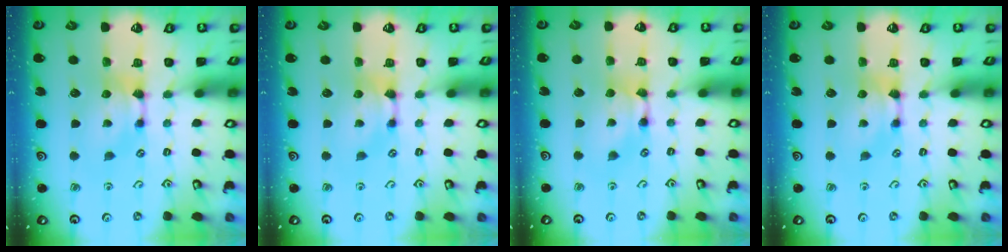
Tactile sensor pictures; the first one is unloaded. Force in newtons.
{"total": 0.0}
{"total": 1.5, "press": 1.5, "slide": 0.2}
{"total": 0.0}